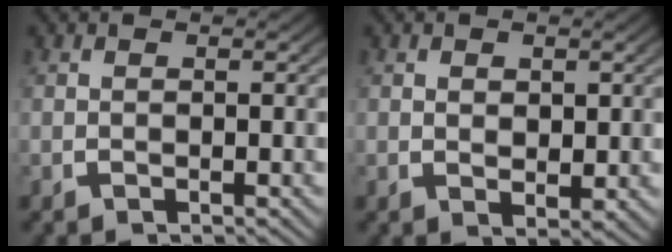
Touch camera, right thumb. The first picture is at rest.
{"total": 1.7, "force": [0.5, 1.1, 1.1], "torque": [-0.017, -0.015, 0.020]}